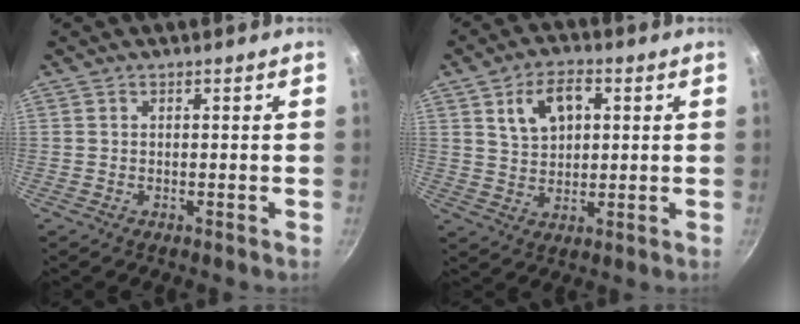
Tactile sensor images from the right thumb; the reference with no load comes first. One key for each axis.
{"total": 8.8, "fx": 2.8, "fy": 5.7, "fz": 6.1, "tx": -0.084, "ty": 0.001, "tz": 0.051}